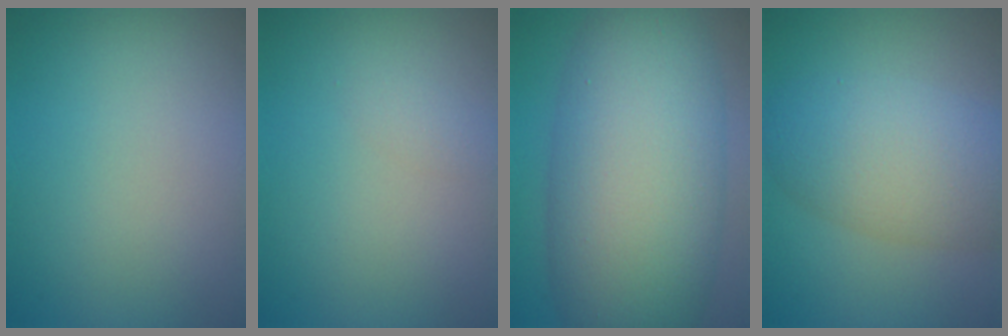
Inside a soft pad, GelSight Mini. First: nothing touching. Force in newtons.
{"total": 0.8, "press": 0.8, "slide": 0.0}
{"total": 13.3, "press": 13.3, "slide": 0.0}
{"total": 6.9, "press": 6.9, "slide": 0.0}